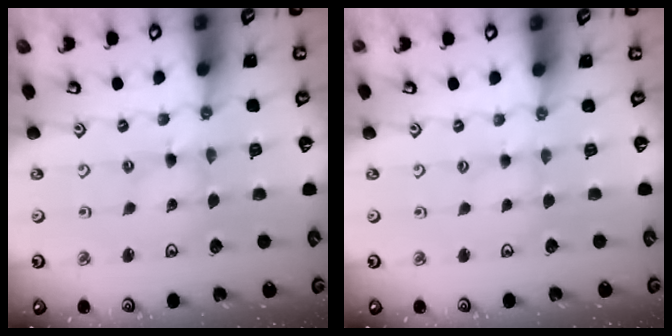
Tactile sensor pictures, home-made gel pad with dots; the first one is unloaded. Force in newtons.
{"total": 1.7, "press": 1.7, "slide": 0.2}